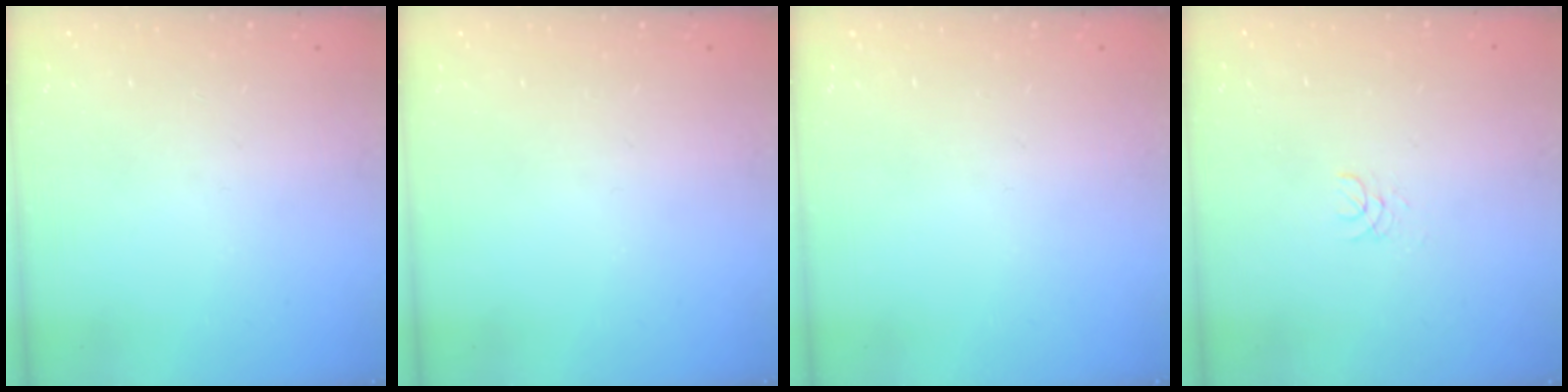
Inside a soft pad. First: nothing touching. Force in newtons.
{"total": 0.0}
{"total": 0.0}
{"total": 1.3, "press": 1.3, "slide": 0.1}